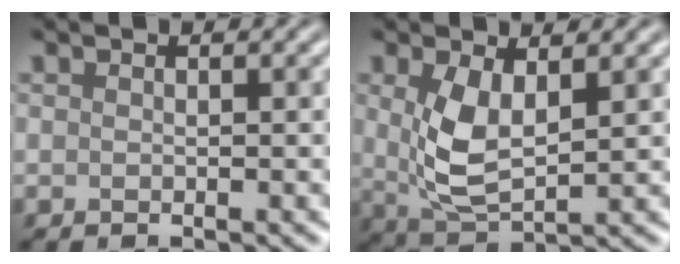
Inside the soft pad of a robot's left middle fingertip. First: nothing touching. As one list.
[{"total": 4.9, "force": [1.1, 2.3, 4.1], "torque": [-0.097, -0.007, 0.029]}]